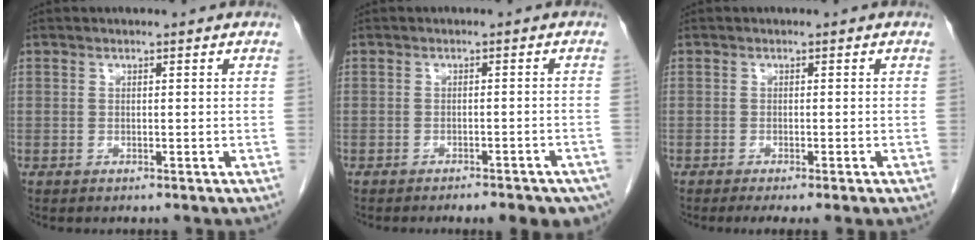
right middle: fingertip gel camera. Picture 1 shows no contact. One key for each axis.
{"total": 9.0, "fx": -7.1, "fy": 2.7, "fz": 4.8, "tx": -0.047, "ty": -0.003, "tz": -0.083}
{"total": 4.2, "fx": -2.9, "fy": 0.3, "fz": 2.9, "tx": -0.032, "ty": -0.010, "tz": -0.041}